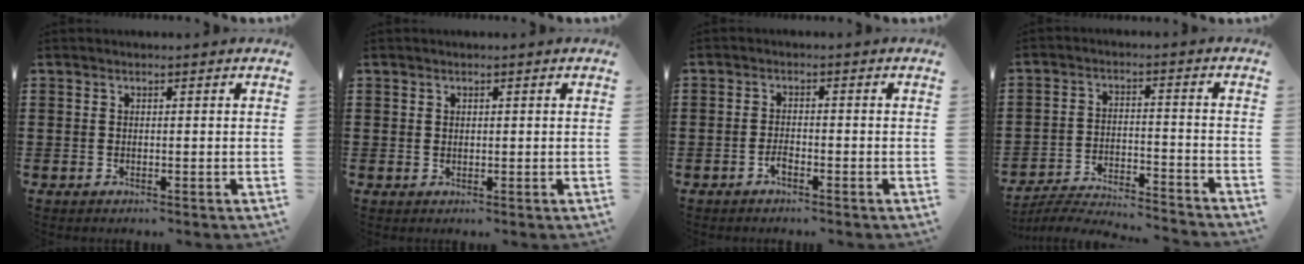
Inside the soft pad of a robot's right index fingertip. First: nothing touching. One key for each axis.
{"total": 0.7, "fx": 0.4, "fy": 0.6, "fz": 0.2, "tx": -0.006, "ty": 0.003, "tz": 0.008}
{"total": 1.8, "fx": -1.2, "fy": 0.5, "fz": 1.2, "tx": -0.026, "ty": -0.002, "tz": -0.023}
{"total": 5.1, "fx": -5.0, "fy": 0.1, "fz": 0.9, "tx": -0.031, "ty": -0.002, "tz": -0.106}